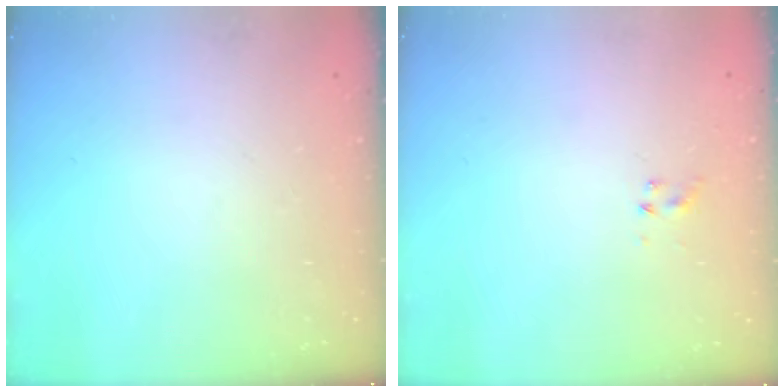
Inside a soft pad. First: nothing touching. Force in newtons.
{"total": 1.0, "press": 0.9, "slide": 0.4}